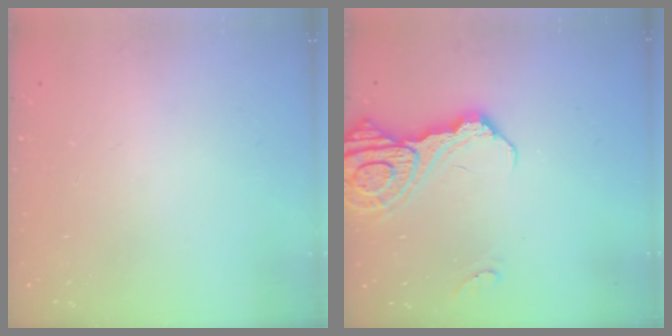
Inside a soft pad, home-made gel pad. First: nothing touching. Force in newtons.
{"total": 15.5, "press": 15.3, "slide": 1.8}